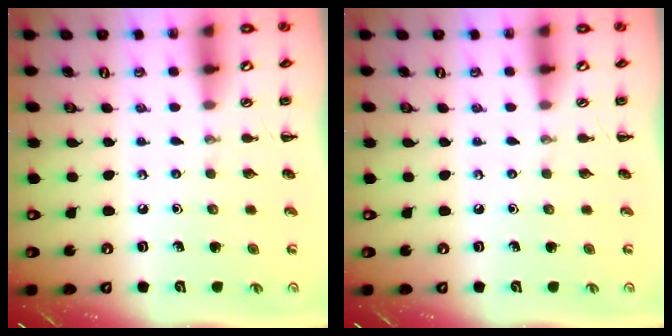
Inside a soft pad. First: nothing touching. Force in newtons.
{"total": 0.0}